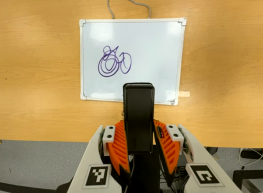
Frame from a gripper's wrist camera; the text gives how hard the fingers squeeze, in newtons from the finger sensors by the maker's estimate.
{"total": 4.0, "left": 2.7, "right": 5.3}